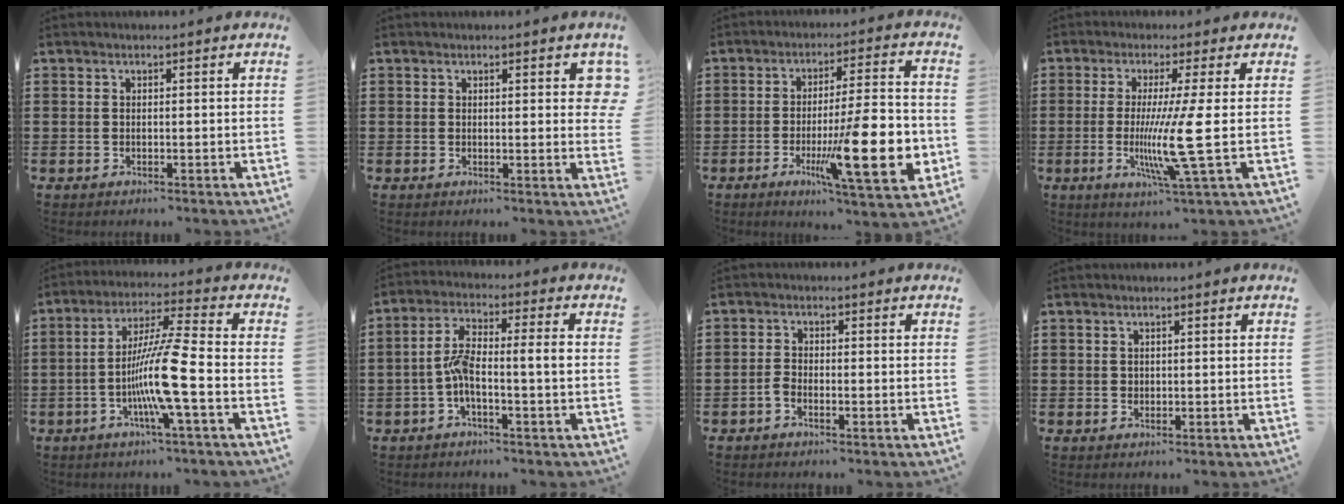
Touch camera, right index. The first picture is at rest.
{"total": 1.7, "force": [0.7, 0.7, 1.4], "torque": [-0.013, -0.002, 0.009]}
{"total": 17.0, "force": [-4.4, 3.6, 16.1], "torque": [-0.256, -0.006, -0.059]}
{"total": 9.3, "force": [-1.2, -1.2, 9.2], "torque": [-0.187, -0.034, -0.033]}
{"total": 10.9, "force": [-3.2, -0.3, 10.4], "torque": [-0.206, -0.012, -0.069]}
{"total": 6.6, "force": [-1.5, 1.2, 6.3], "torque": [-0.133, -0.003, -0.035]}
{"total": 1.6, "force": [-1.1, 0.6, 0.9], "torque": [-0.027, -0.001, -0.024]}
{"total": 0.7, "force": [0.2, 0.6, 0.3], "torque": [-0.009, 0.004, 0.004]}